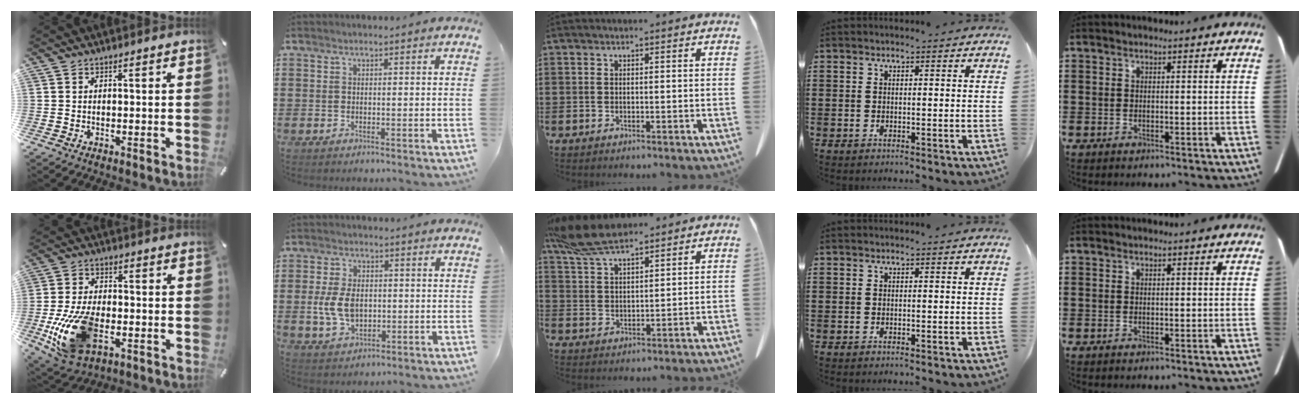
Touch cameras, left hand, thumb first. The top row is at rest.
{"thumb": {"total": 16.8, "force": [-4.7, 10.2, 12.5], "torque": [-0.273, 0.002, -0.080]}, "index": {"total": 6.8, "force": [-0.2, 4.4, 5.2], "torque": [-0.120, 0.000, -0.011]}, "middle": {"total": 8.8, "force": [7.3, 2.2, 4.4], "torque": [-0.107, -0.013, 0.140]}}